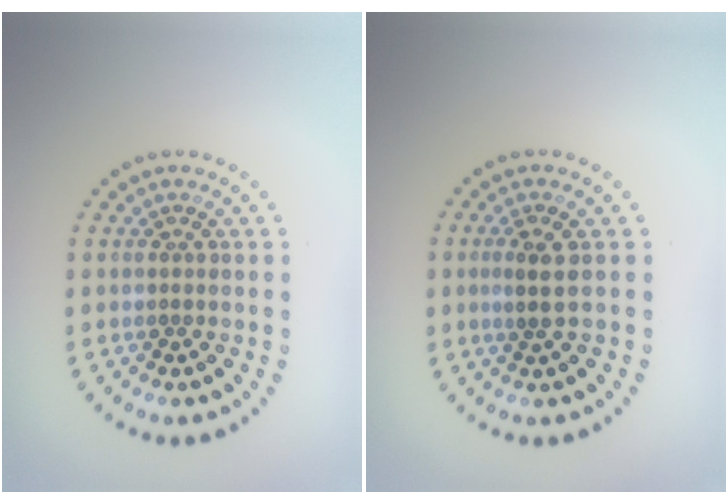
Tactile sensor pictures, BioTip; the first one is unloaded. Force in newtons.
{"total": 1.9, "press": 1.7, "slide": 0.9}